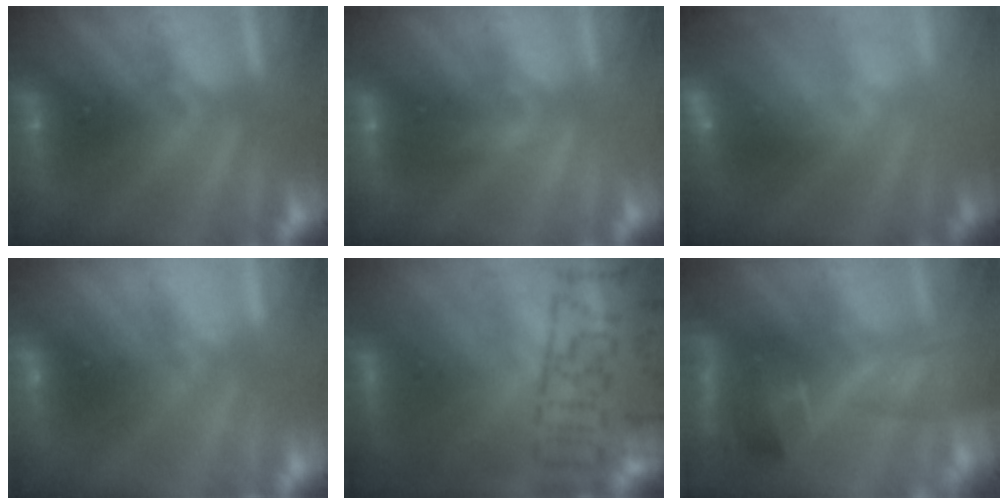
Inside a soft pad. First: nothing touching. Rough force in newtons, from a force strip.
{"total": 4.4}
{"total": 7.4}
{"total": 2.7}
{"total": 7.8}
{"total": 9.3}